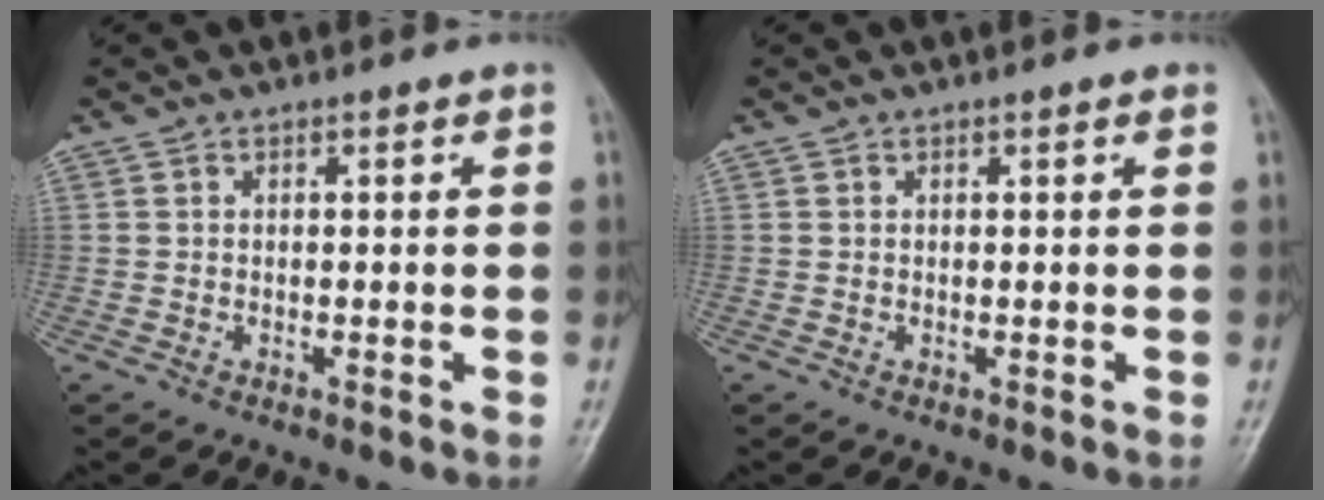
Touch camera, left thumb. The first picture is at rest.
{"total": 0.5, "force": [0.3, 0.0, 0.4], "torque": [-0.008, 0.000, 0.003]}